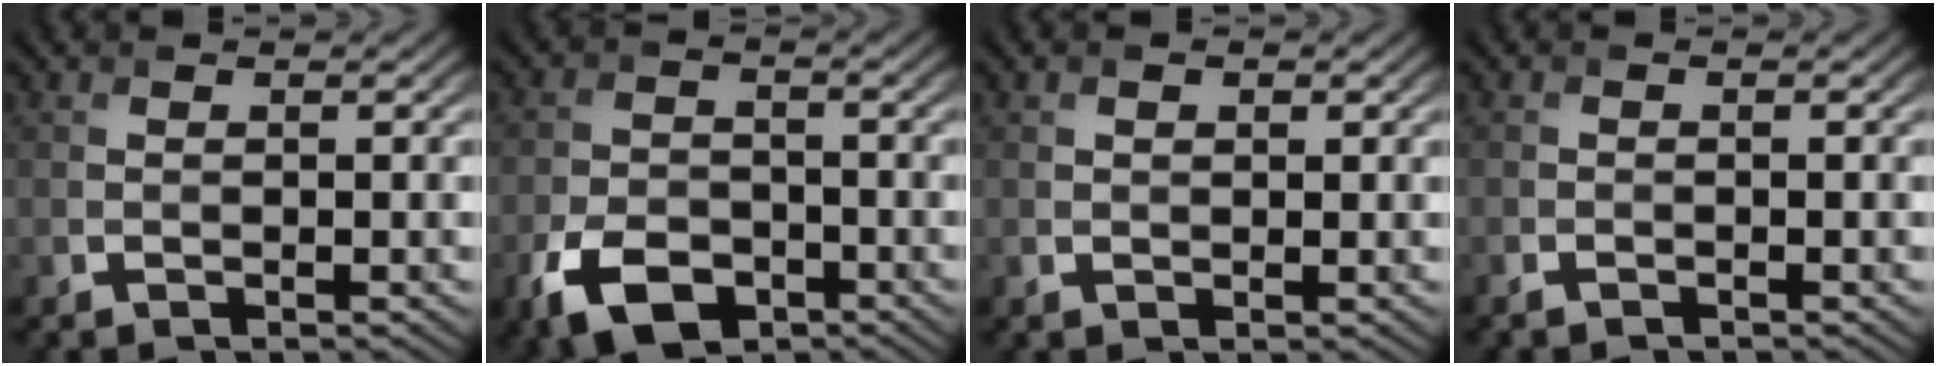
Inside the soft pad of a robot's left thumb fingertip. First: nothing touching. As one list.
[{"total": 7.9, "force": [-4.3, 4.9, 4.6], "torque": [-0.101, -0.013, -0.078]}, {"total": 1.1, "force": [0.5, 0.7, 0.6], "torque": [-0.013, 0.000, 0.010]}, {"total": 1.1, "force": [-1.0, 0.4, 0.4], "torque": [-0.010, -0.004, -0.021]}]